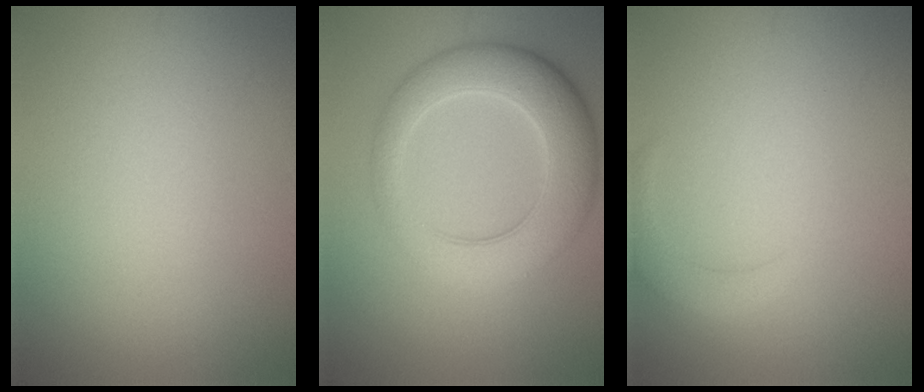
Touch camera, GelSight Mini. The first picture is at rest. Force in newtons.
{"total": 7.4, "press": 7.4, "slide": 0.1}
{"total": 2.1, "press": 2.1, "slide": 0.2}